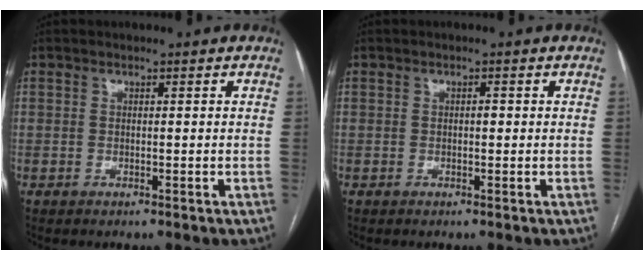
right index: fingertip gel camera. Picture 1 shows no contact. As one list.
[{"total": 0.7, "force": [0.0, 0.3, 0.6], "torque": [-0.009, 0.002, -0.002]}]